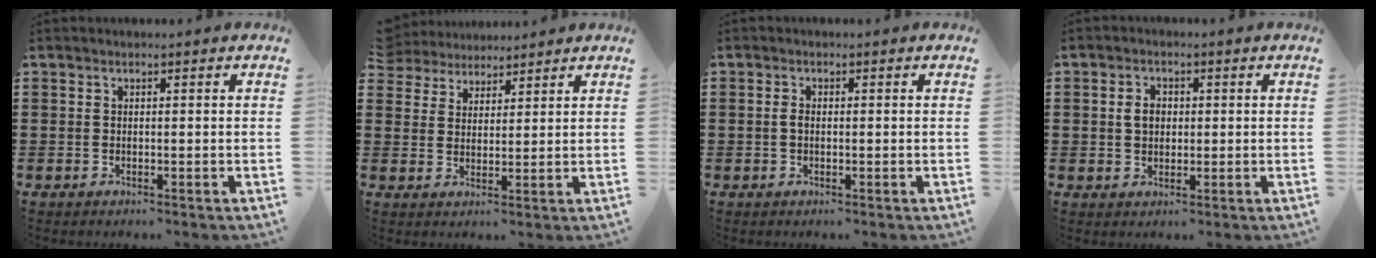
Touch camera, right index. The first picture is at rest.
{"total": 3.9, "force": [3.5, 1.5, -0.5], "torque": [-0.008, -0.004, 0.069]}
{"total": 0.7, "force": [0.2, 0.4, 0.5], "torque": [-0.012, 0.001, 0.003]}
{"total": 2.8, "force": [0.3, 2.1, 1.9], "torque": [-0.041, 0.010, 0.005]}